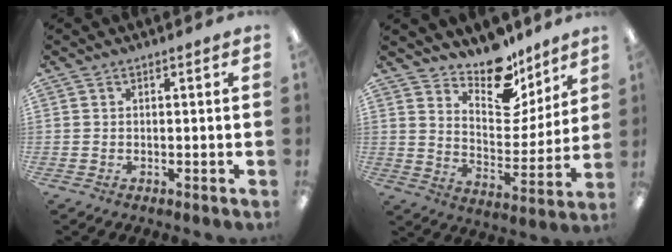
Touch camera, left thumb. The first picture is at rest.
{"total": 13.9, "force": [11.2, 6.5, 5.1], "torque": [-0.082, -0.087, 0.205]}